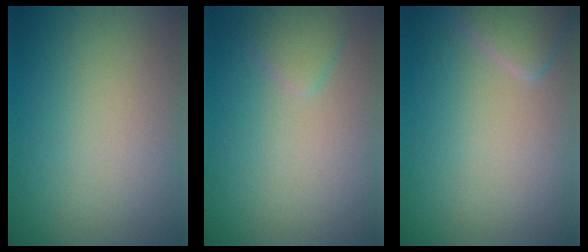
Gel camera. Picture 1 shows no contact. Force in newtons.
{"total": 1.7, "press": 1.7, "slide": 0.2}
{"total": 2.8, "press": 2.8, "slide": 0.2}